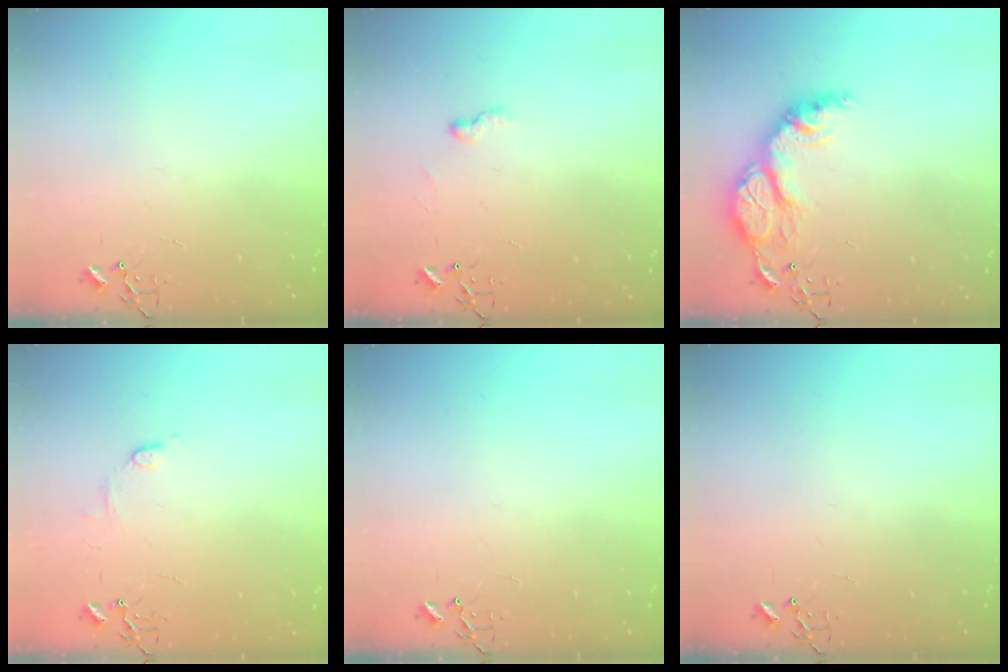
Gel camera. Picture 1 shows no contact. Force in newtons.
{"total": 4.6, "press": 4.6, "slide": 0.6}
{"total": 16.7, "press": 16.7, "slide": 1.3}
{"total": 5.7, "press": 5.6, "slide": 0.8}
{"total": 0.0}
{"total": 0.0}